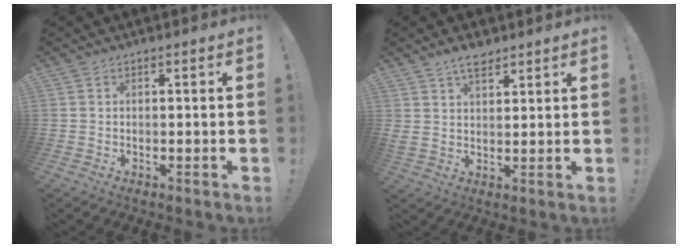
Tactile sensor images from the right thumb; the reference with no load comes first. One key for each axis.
{"total": 5.7, "fx": 4.3, "fy": 2.5, "fz": 2.8, "tx": -0.050, "ty": -0.019, "tz": 0.079}